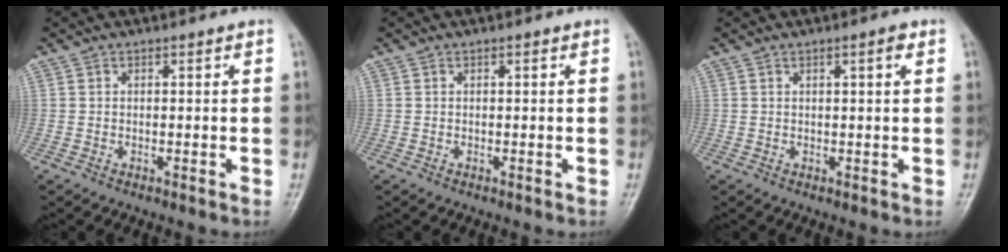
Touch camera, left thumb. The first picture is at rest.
{"total": 0.0}
{"total": 1.7, "force": [0.8, 0.2, 1.5], "torque": [-0.026, -0.001, 0.012]}